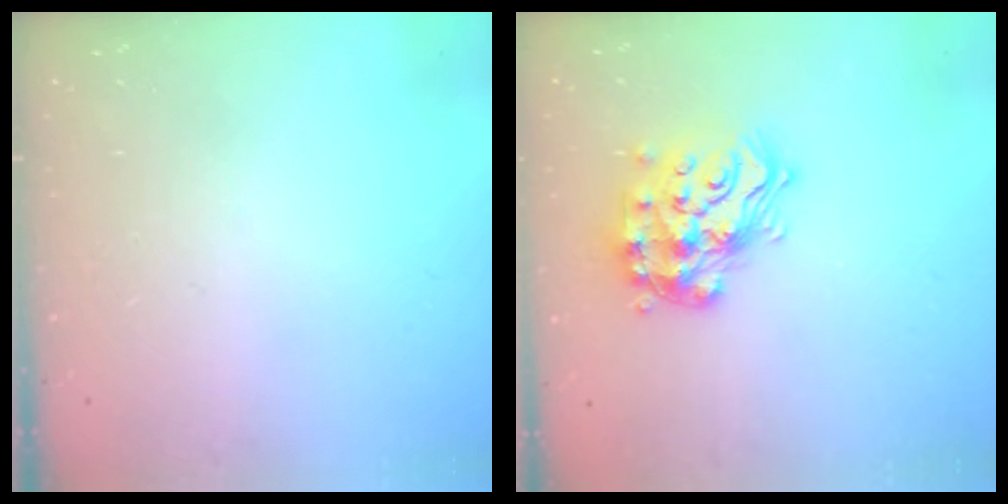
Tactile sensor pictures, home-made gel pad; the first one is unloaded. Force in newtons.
{"total": 17.2, "press": 17.2, "slide": 0.9}